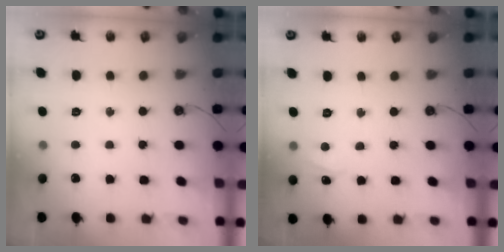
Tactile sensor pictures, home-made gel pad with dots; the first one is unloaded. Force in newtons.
{"total": 1.6, "press": 1.5, "slide": 0.2}